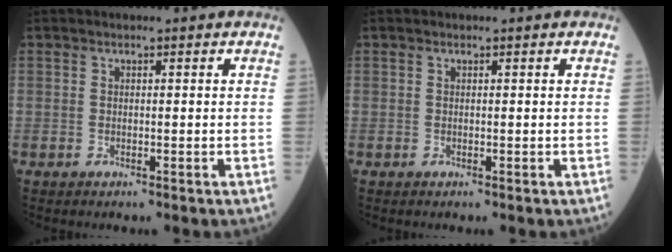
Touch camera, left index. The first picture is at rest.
{"total": 0.0}